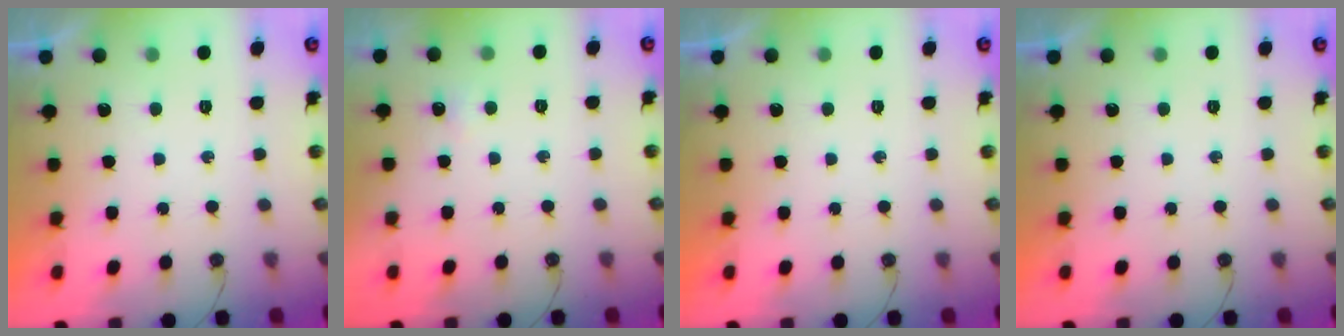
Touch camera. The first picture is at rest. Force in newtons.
{"total": 2.7, "press": 2.7, "slide": 0.6}
{"total": 0.0}
{"total": 0.0}